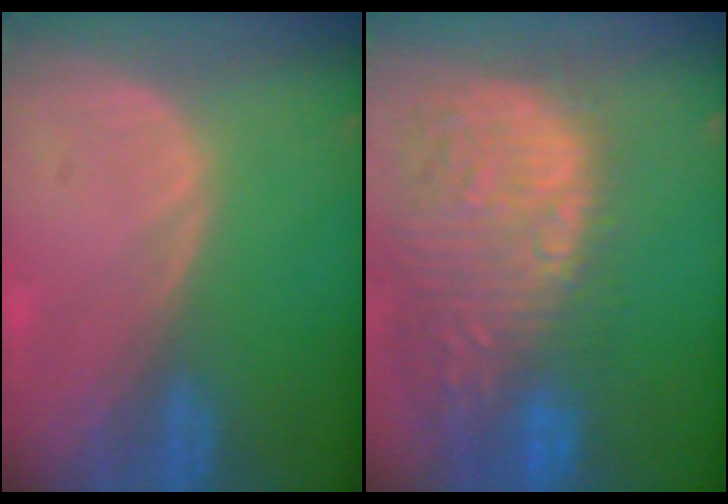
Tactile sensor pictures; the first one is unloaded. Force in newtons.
{"total": 15.6, "press": 12.7, "slide": 9.0}